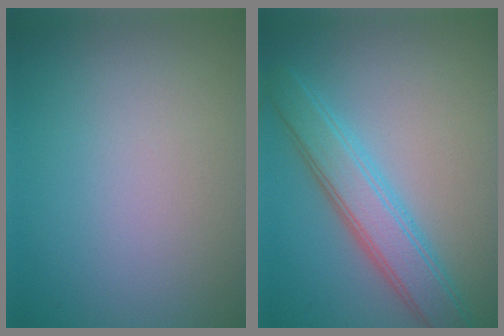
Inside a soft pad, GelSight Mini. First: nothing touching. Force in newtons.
{"total": 4.8, "press": 4.8, "slide": 0.2}